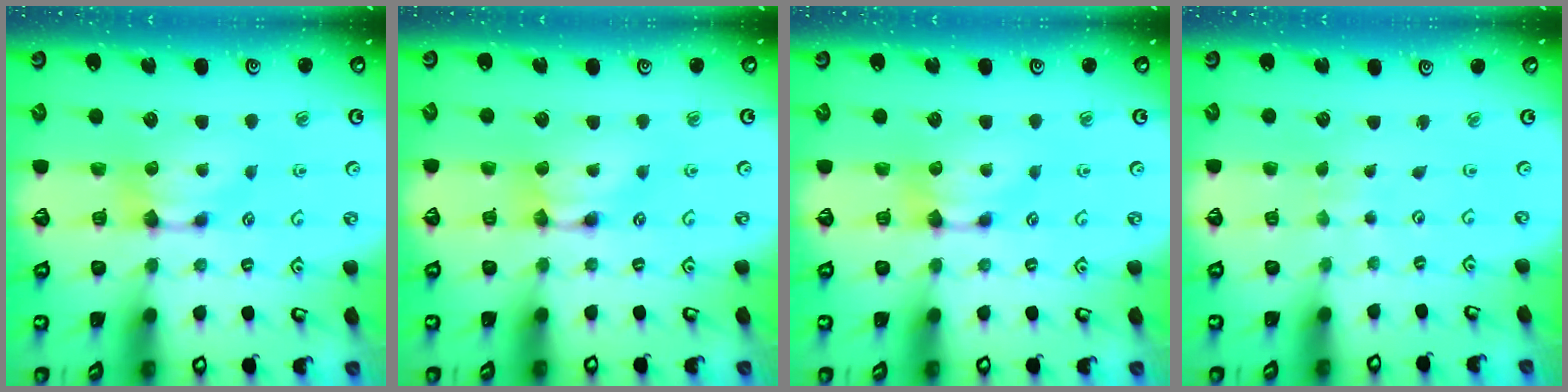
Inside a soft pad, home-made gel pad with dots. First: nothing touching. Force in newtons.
{"total": 1.6, "press": 1.6, "slide": 0.1}
{"total": 0.0}
{"total": 5.8, "press": 5.8, "slide": 0.3}